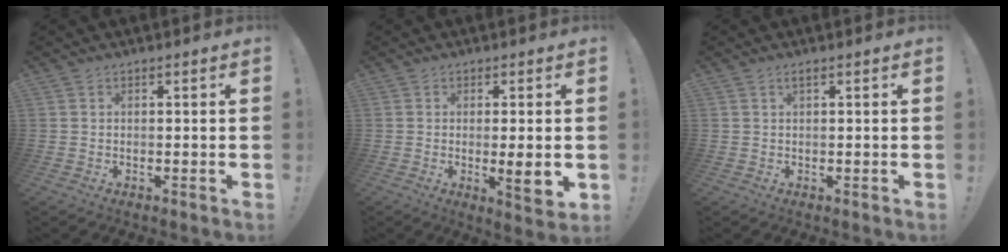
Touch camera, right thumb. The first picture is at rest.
{"total": 6.5, "force": [-0.7, 0.6, 6.5], "torque": [-0.086, -0.011, -0.011]}
{"total": 1.1, "force": [0.4, 0.1, 1.0], "torque": [-0.025, 0.003, 0.007]}